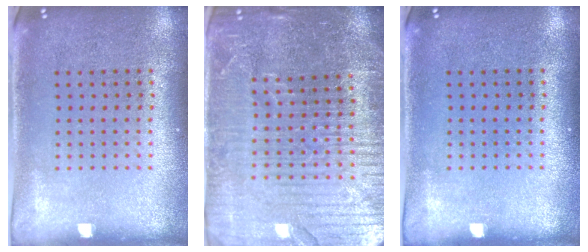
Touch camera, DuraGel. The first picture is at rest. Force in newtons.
{"total": 5.5, "press": 5.0, "slide": 2.3}
{"total": 0.0}